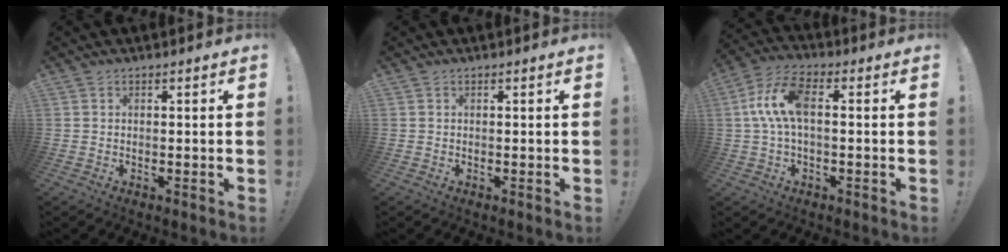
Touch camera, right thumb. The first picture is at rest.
{"total": 0.0}
{"total": 10.9, "force": [0.6, 4.8, 9.8], "torque": [-0.203, 0.009, 0.013]}